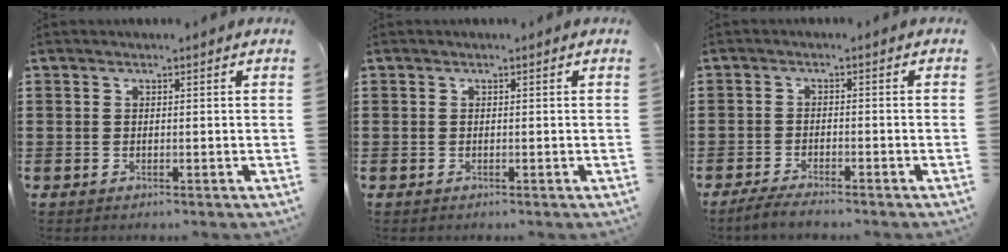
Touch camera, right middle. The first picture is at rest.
{"total": 0.0}
{"total": 2.9, "force": [-2.8, 0.3, 0.8], "torque": [-0.020, -0.001, -0.059]}